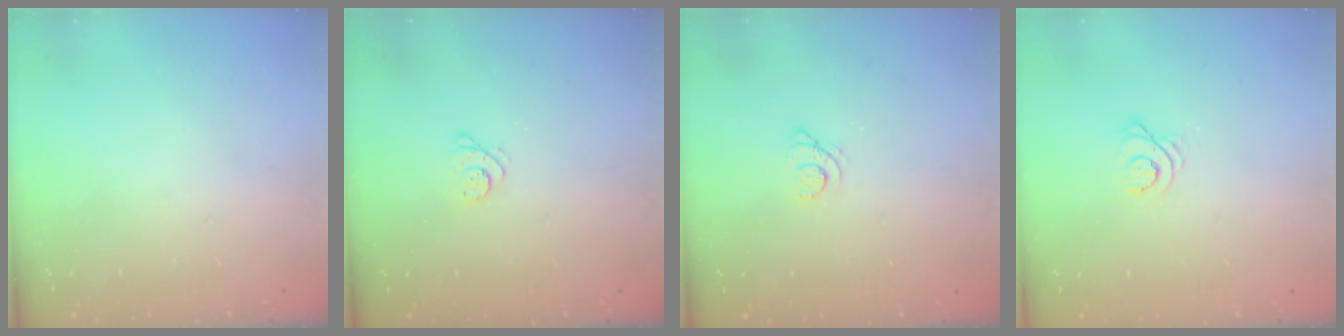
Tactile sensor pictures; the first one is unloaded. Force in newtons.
{"total": 2.9, "press": 2.9, "slide": 0.3}
{"total": 1.5, "press": 1.4, "slide": 0.2}
{"total": 3.2, "press": 3.1, "slide": 0.4}